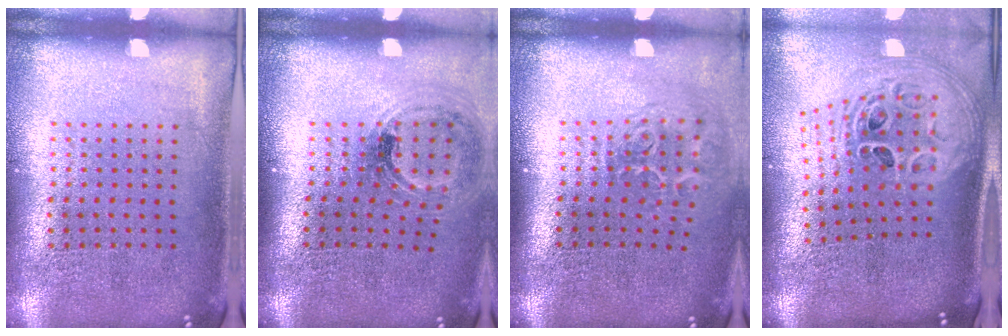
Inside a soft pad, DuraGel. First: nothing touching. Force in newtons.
{"total": 1.1, "press": 1.1, "slide": 0.3}
{"total": 1.9, "press": 1.2, "slide": 1.5}
{"total": 2.6, "press": 1.9, "slide": 1.8}